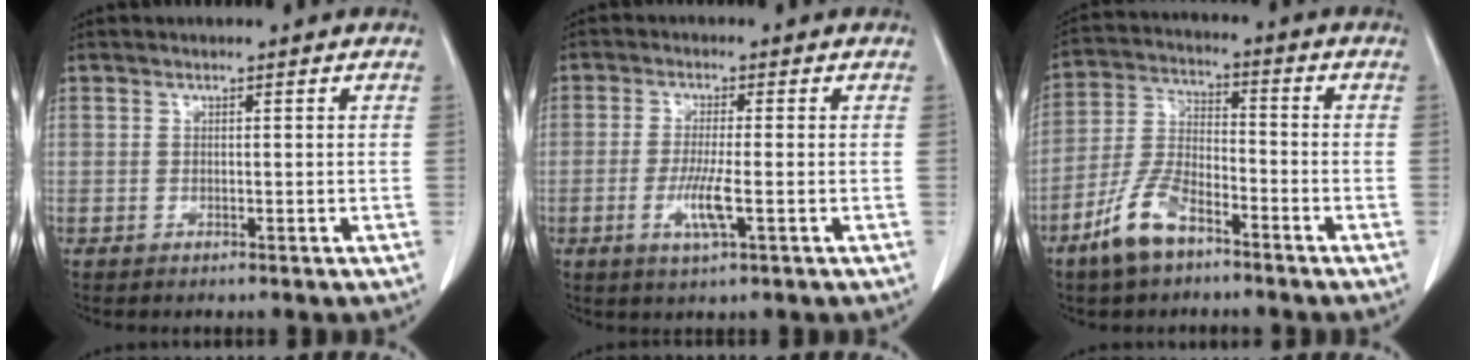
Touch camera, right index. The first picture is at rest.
{"total": 5.4, "force": [-1.6, 0.5, 5.1], "torque": [-0.106, -0.010, -0.028]}
{"total": 9.8, "force": [-6.3, 3.8, 6.4], "torque": [-0.150, 0.002, -0.125]}